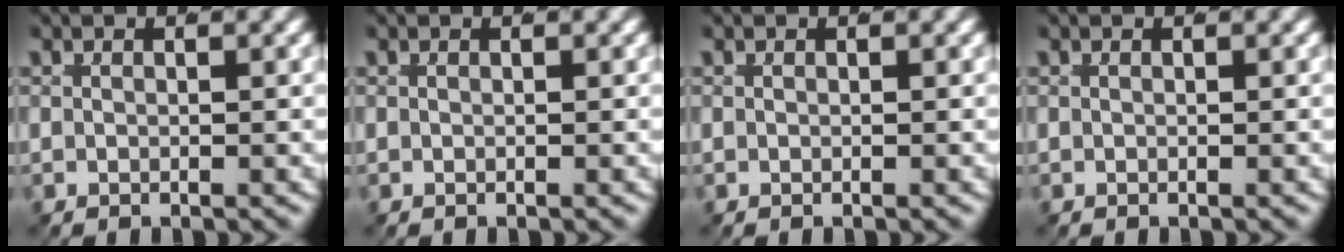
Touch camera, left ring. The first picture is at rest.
{"total": 0.0}
{"total": 0.0}
{"total": 0.0}